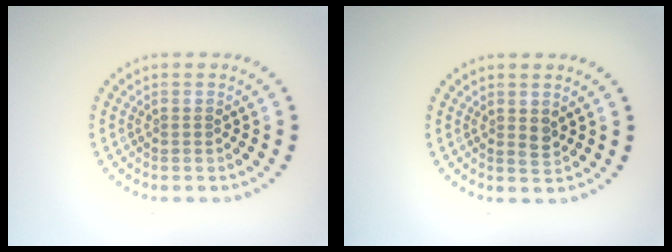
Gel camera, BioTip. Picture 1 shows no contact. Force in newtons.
{"total": 1.0, "press": 1.0, "slide": 0.3}